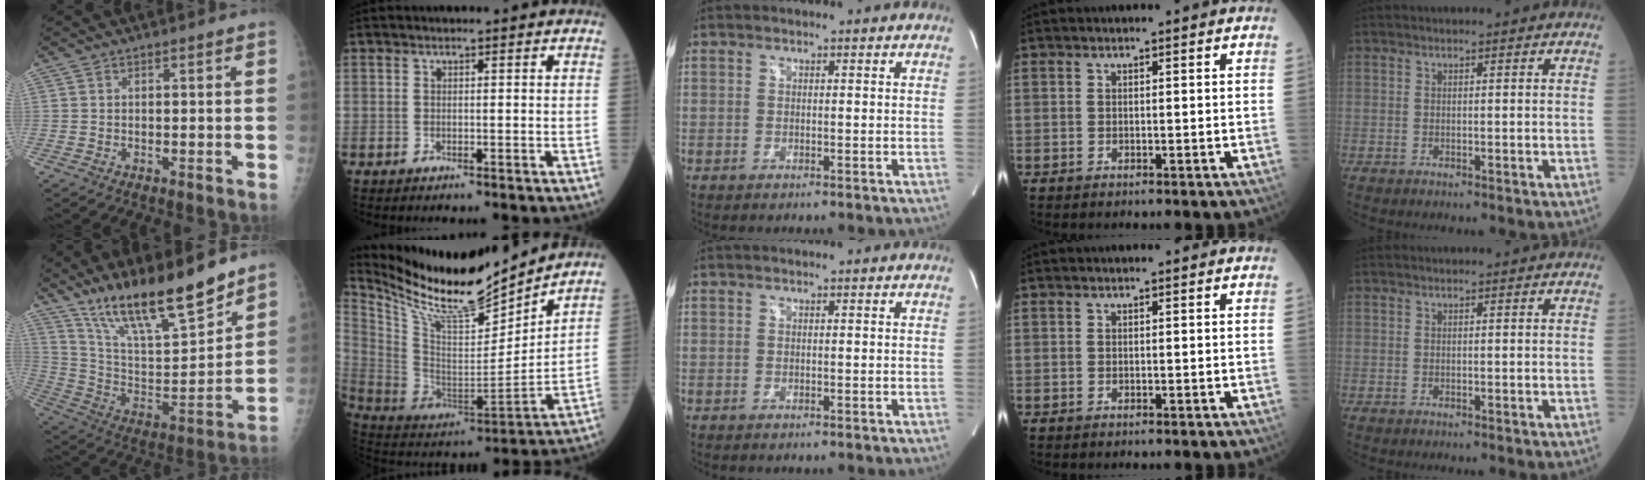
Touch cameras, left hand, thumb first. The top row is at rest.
{"thumb": {"total": 21.0, "force": [16.0, 4.6, 12.8], "torque": [-0.189, -0.081, 0.288]}, "index": {"total": 18.1, "force": [16.4, 1.5, 7.4], "torque": [-0.158, -0.026, 0.299]}}